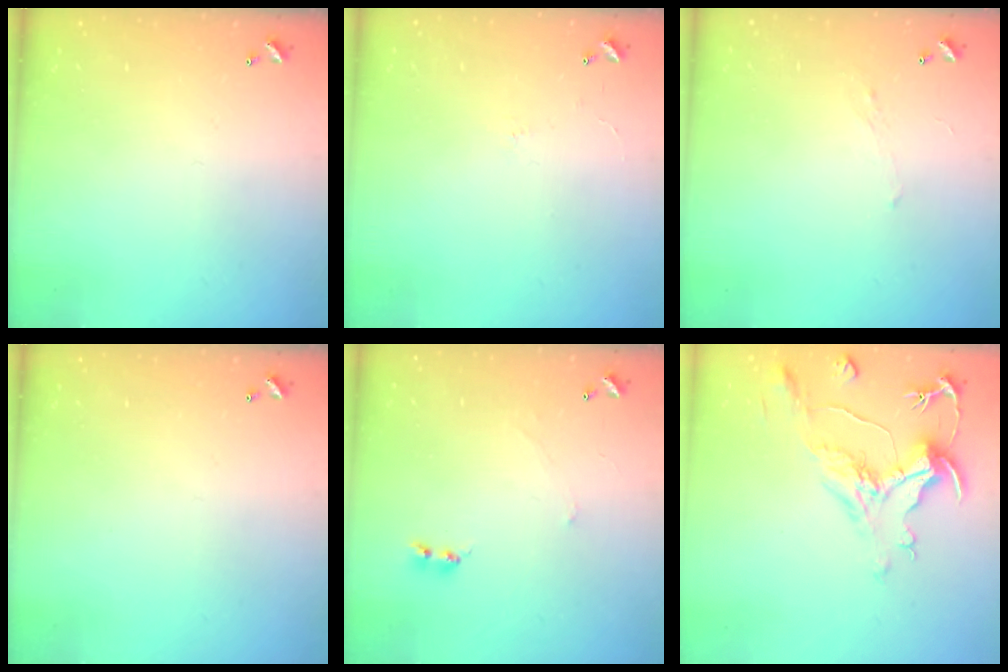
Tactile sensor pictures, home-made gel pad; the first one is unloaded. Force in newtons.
{"total": 1.8, "press": 1.7, "slide": 0.4}
{"total": 1.0, "press": 0.8, "slide": 0.5}
{"total": 0.0}
{"total": 0.9, "press": 0.8, "slide": 0.3}
{"total": 1.6, "press": 0.1, "slide": 1.6}